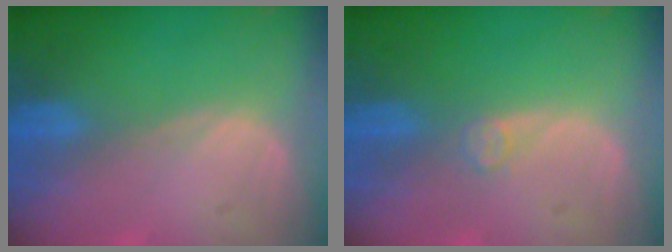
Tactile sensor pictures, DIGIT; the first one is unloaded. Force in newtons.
{"total": 1.5, "press": 1.5, "slide": 0.2}